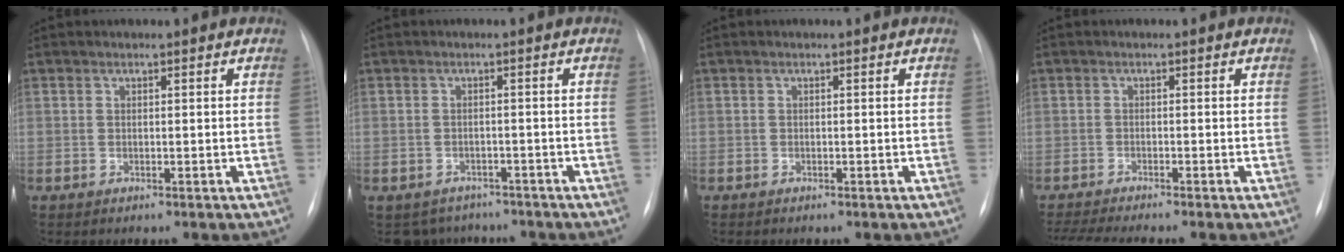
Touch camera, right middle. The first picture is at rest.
{"total": 5.3, "force": [-4.6, 2.7, -0.1], "torque": [0.003, 0.008, -0.057]}
{"total": 0.0}
{"total": 6.6, "force": [-5.7, -0.9, 3.1], "torque": [-0.055, -0.017, -0.094]}